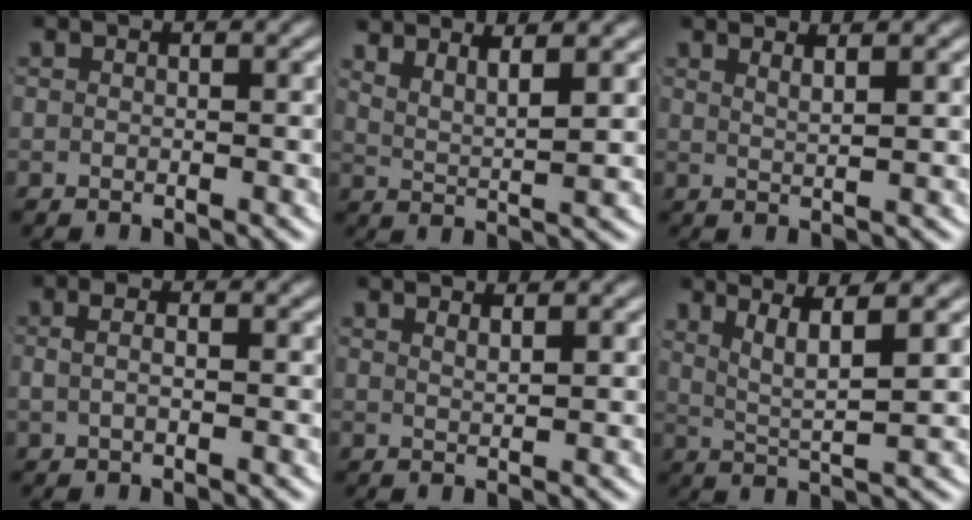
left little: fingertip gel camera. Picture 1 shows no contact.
{"total": 4.5, "force": [3.2, 1.7, 2.8], "torque": [-0.046, 0.001, 0.046]}
{"total": 2.1, "force": [1.7, -0.3, 1.3], "torque": [-0.020, -0.005, 0.033]}
{"total": 1.9, "force": [0.0, 0.8, 1.7], "torque": [-0.028, 0.005, -0.005]}
{"total": 1.5, "force": [1.2, -0.7, 0.5], "torque": [-0.007, -0.006, 0.027]}
{"total": 4.9, "force": [2.6, 1.1, 4.0], "torque": [-0.057, -0.005, 0.045]}